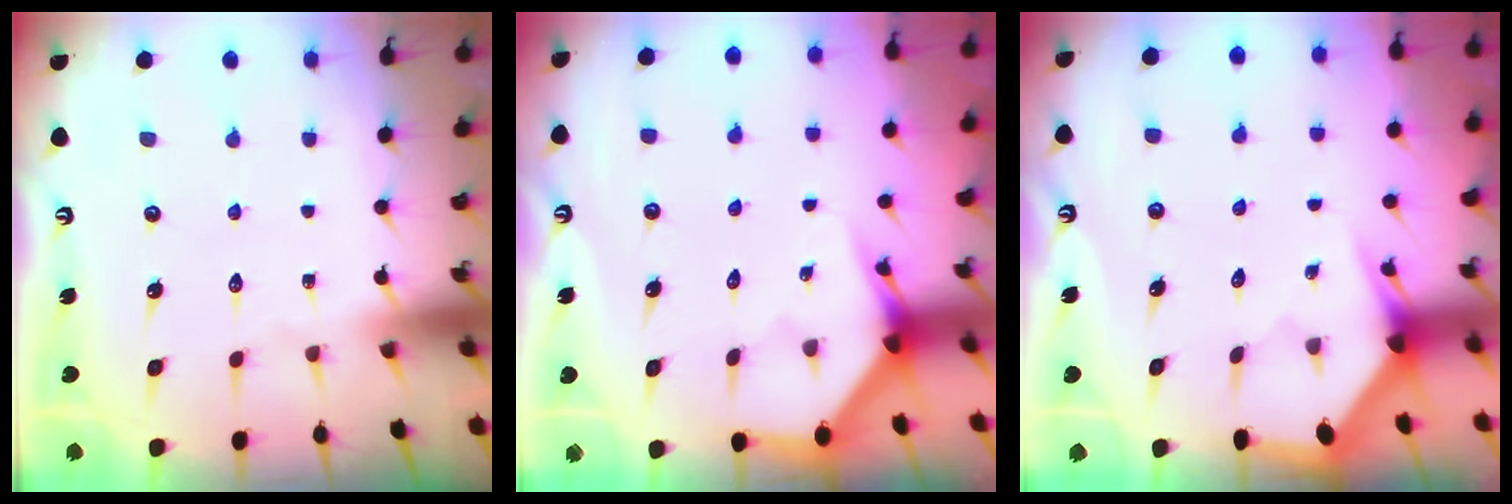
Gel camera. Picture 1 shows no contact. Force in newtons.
{"total": 3.7, "press": 3.7, "slide": 0.4}
{"total": 3.0, "press": 3.0, "slide": 0.1}